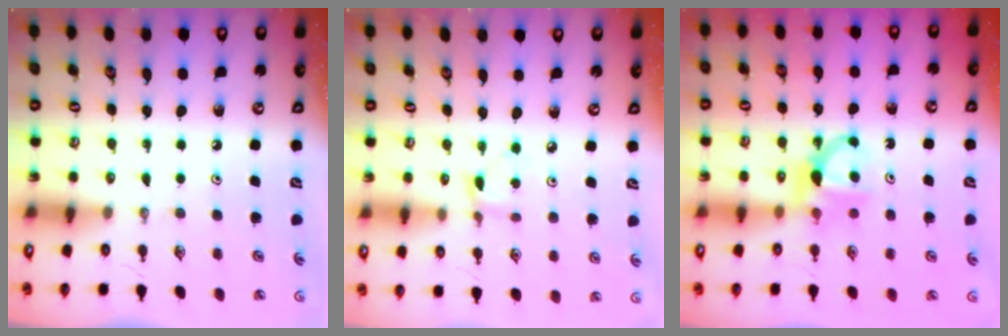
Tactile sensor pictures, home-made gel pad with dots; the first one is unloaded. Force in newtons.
{"total": 2.4, "press": 2.4, "slide": 0.3}
{"total": 7.2, "press": 7.2, "slide": 0.2}